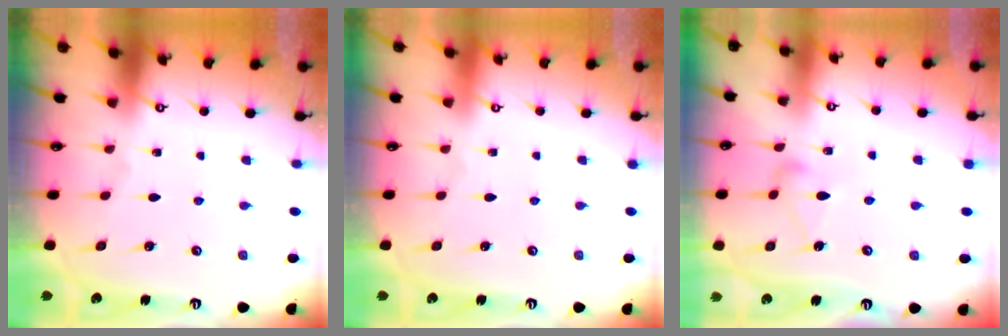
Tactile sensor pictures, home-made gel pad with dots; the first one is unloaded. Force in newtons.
{"total": 3.9, "press": 3.9, "slide": 0.1}
{"total": 8.3, "press": 8.3, "slide": 0.4}